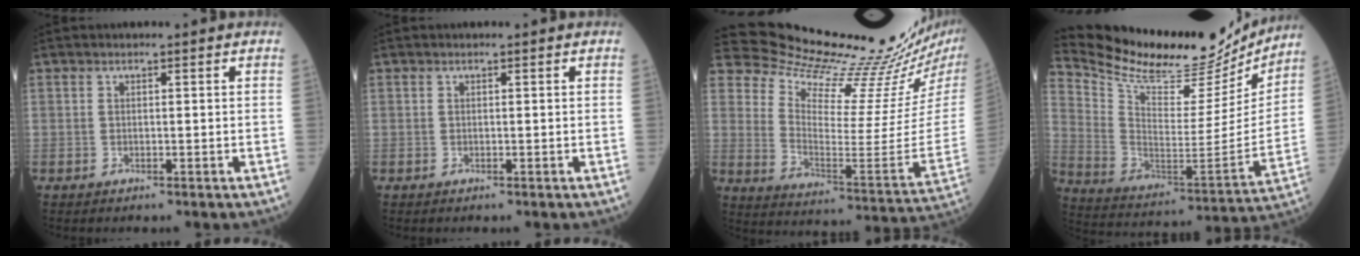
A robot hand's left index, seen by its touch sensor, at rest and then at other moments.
{"total": 0.0}
{"total": 21.9, "force": [20.5, -0.6, 7.7], "torque": [-0.150, -0.127, 0.294]}
{"total": 24.9, "force": [22.7, 5.4, 8.8], "torque": [-0.163, -0.044, 0.342]}